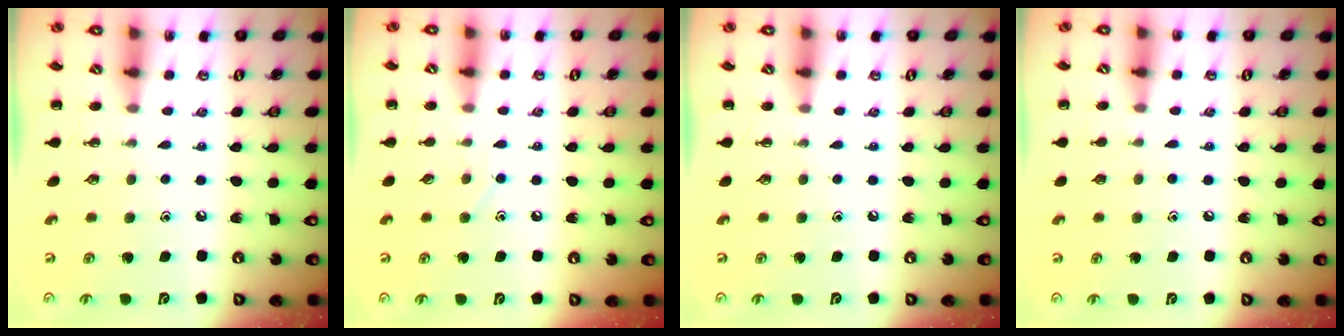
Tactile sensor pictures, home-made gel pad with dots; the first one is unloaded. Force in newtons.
{"total": 3.0, "press": 2.8, "slide": 1.0}
{"total": 0.0}
{"total": 3.2, "press": 3.0, "slide": 1.1}